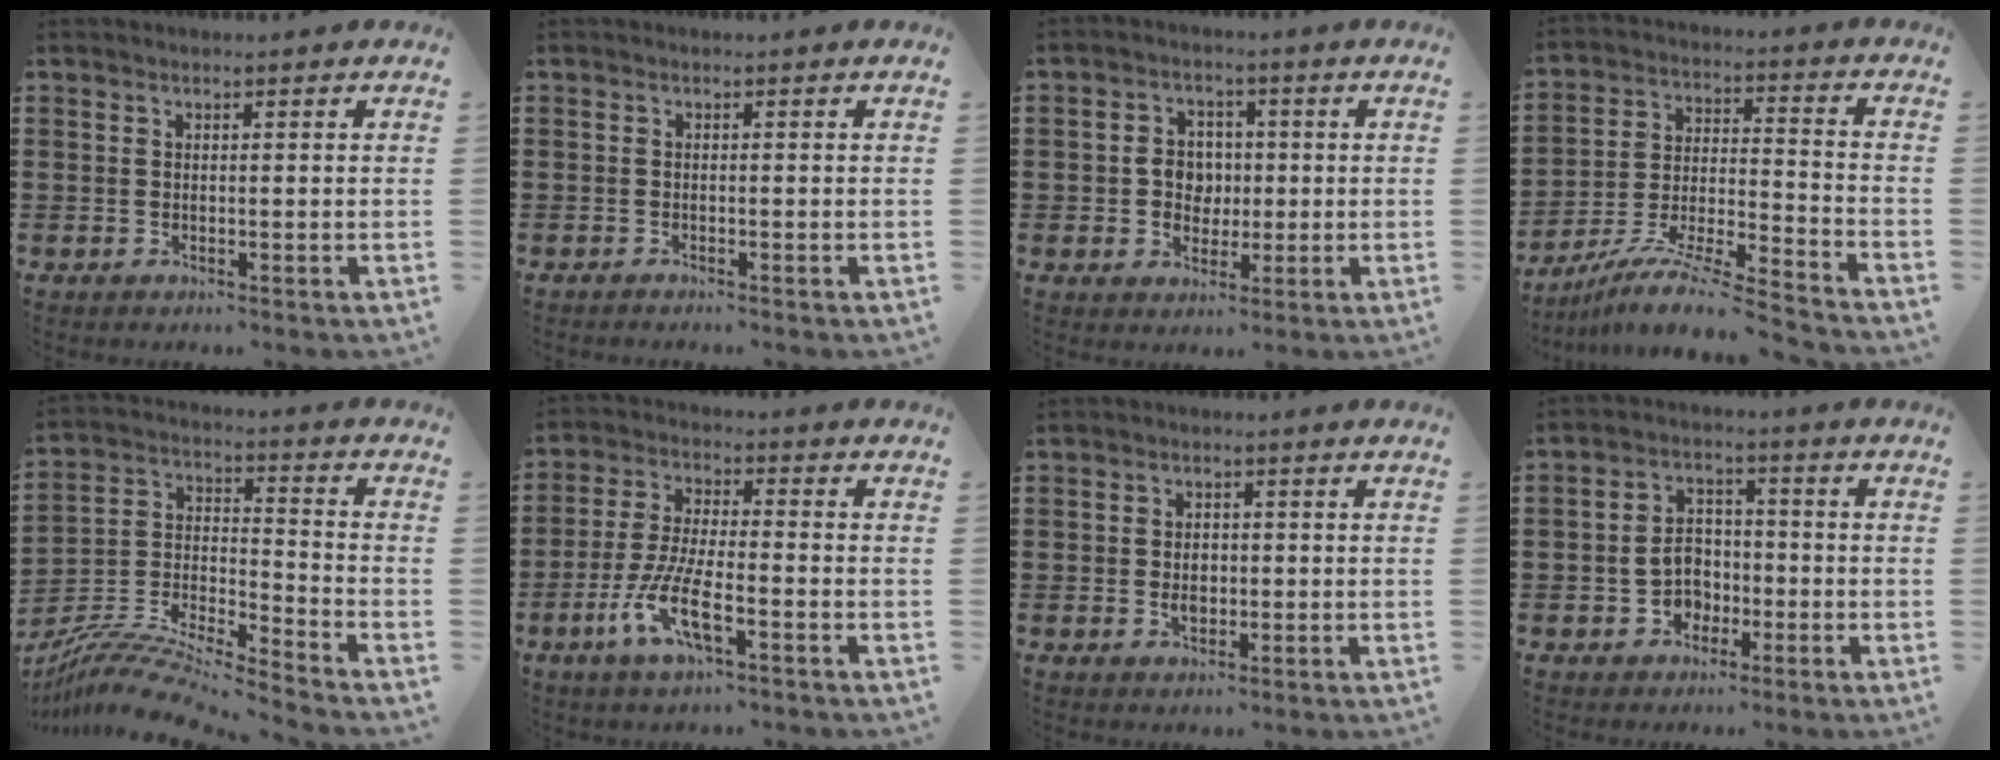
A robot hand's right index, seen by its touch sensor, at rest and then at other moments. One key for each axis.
{"total": 0.5, "fx": -0.5, "fy": -0.1, "fz": 0.0, "tx": -0.002, "ty": -0.003, "tz": -0.011}
{"total": 4.9, "fx": -0.1, "fy": 4.3, "fz": 2.3, "tx": -0.052, "ty": 0.008, "tz": -0.006}
{"total": 9.6, "fx": -8.6, "fy": 0.1, "fz": 4.2, "tx": -0.076, "ty": 0.004, "tz": -0.173}
{"total": 9.5, "fx": -8.9, "fy": 0.6, "fz": 3.0, "tx": -0.065, "ty": 0.007, "tz": -0.183}
{"total": 8.9, "fx": -4.2, "fy": 2.3, "fz": 7.5, "tx": -0.174, "ty": -0.015, "tz": -0.083}
{"total": 2.5, "fx": -0.3, "fy": 1.6, "fz": 1.9, "tx": -0.032, "ty": -0.002, "tz": -0.007}
{"total": 5.1, "fx": -1.5, "fy": 4.0, "fz": 2.7, "tx": -0.066, "ty": 0.005, "tz": -0.030}